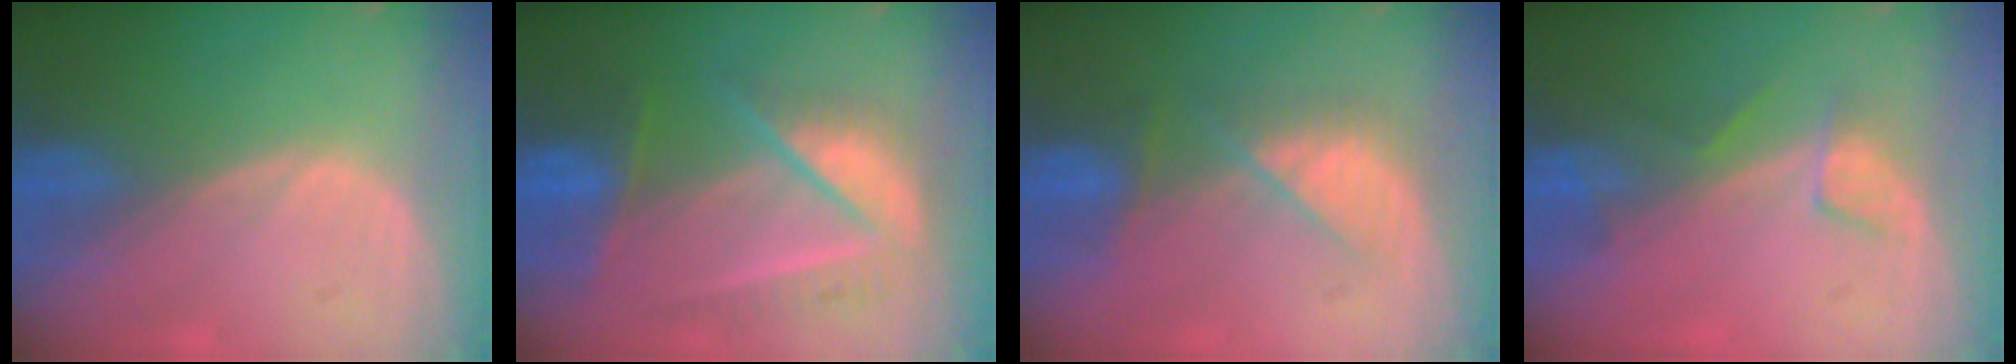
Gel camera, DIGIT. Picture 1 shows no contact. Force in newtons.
{"total": 9.3, "press": 8.3, "slide": 4.2}
{"total": 5.4, "press": 5.4, "slide": 0.5}
{"total": 3.6, "press": 3.3, "slide": 1.4}